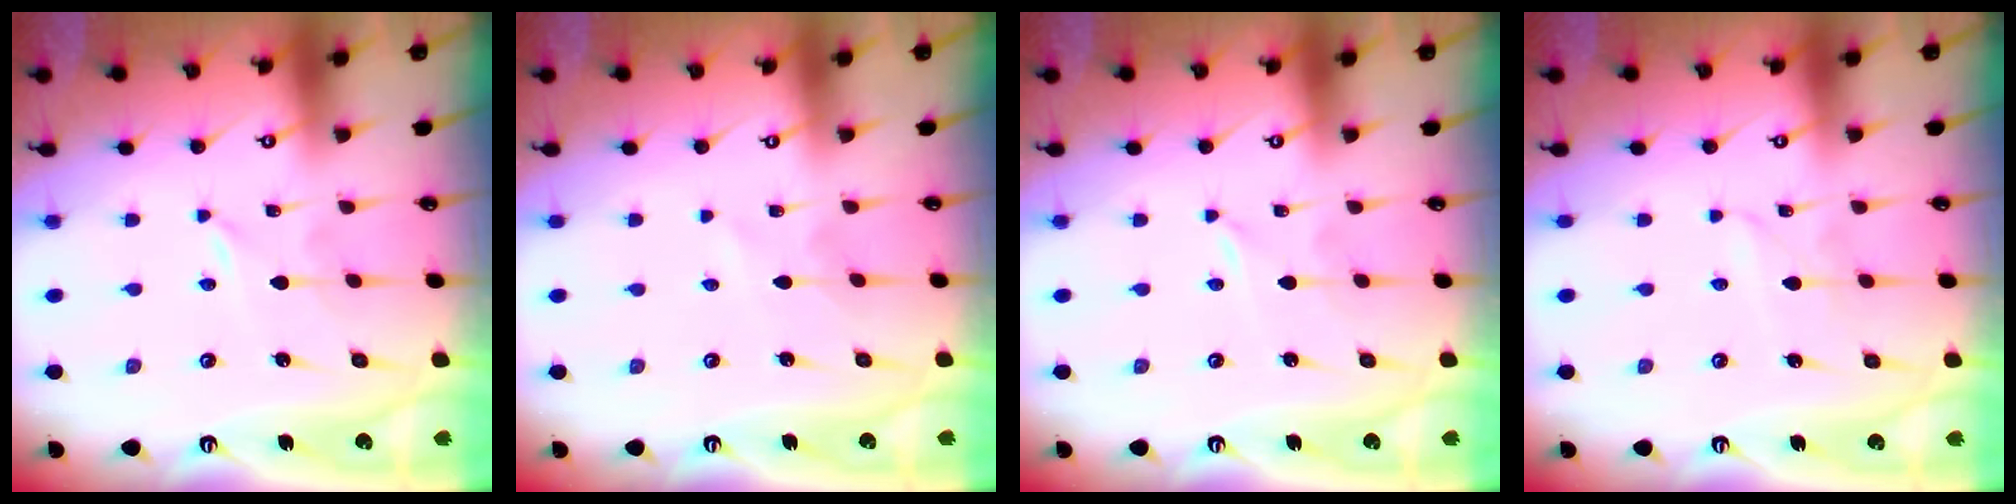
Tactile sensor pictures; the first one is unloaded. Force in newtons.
{"total": 1.7, "press": 1.7, "slide": 0.1}
{"total": 0.0}
{"total": 2.3, "press": 2.3, "slide": 0.3}